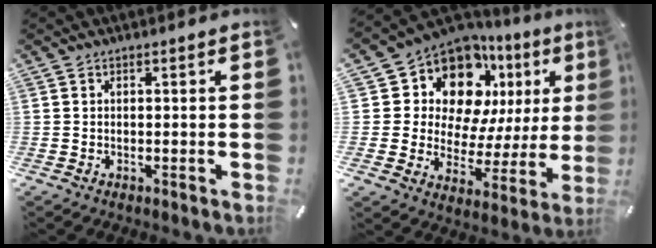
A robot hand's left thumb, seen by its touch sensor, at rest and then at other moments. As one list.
[{"total": 16.3, "force": [10.8, 10.1, 6.7], "torque": [-0.109, -0.095, 0.193]}]